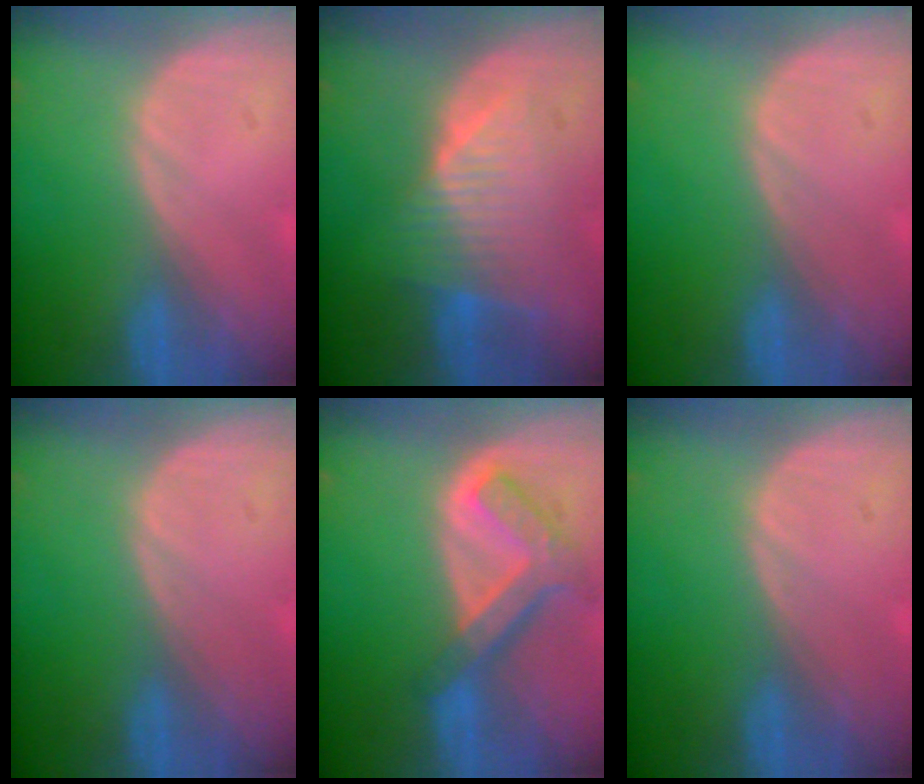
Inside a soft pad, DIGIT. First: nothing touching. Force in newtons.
{"total": 8.1, "press": 7.0, "slide": 4.1}
{"total": 0.0}
{"total": 0.0}
{"total": 7.6, "press": 6.4, "slide": 4.0}
{"total": 0.0}